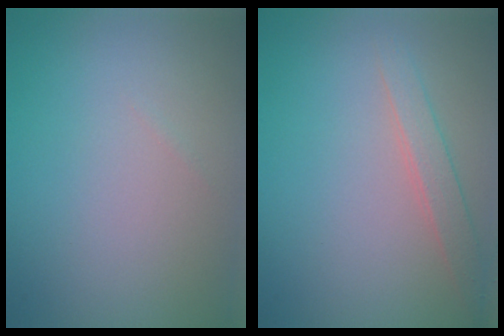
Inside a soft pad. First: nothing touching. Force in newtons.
{"total": 1.9, "press": 1.9, "slide": 0.0}